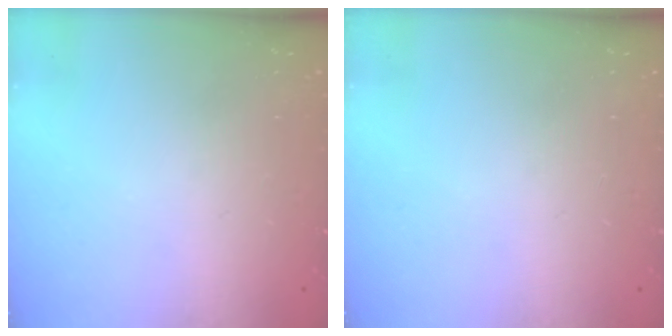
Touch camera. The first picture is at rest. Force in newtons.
{"total": 0.0}